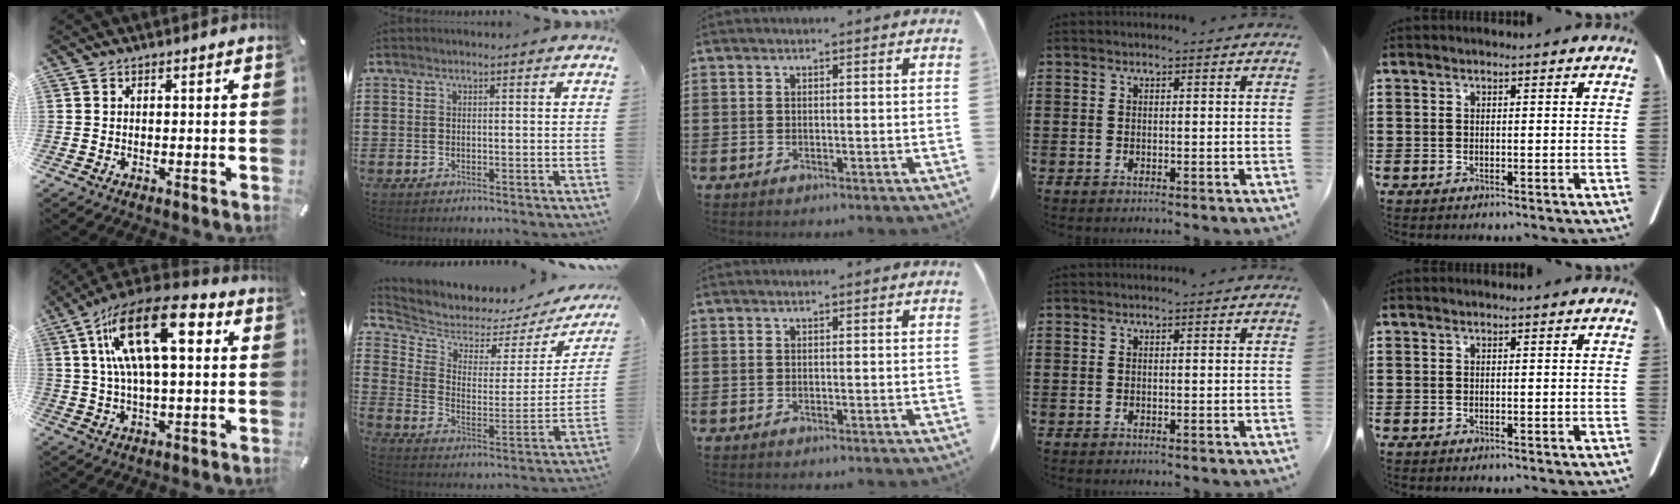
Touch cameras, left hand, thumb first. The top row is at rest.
{"thumb": {"total": 19.7, "force": [7.1, 8.4, 16.4], "torque": [-0.310, -0.021, 0.111]}, "index": {"total": 4.5, "force": [4.2, 1.6, 0.2], "torque": [-0.039, -0.041, 0.069]}}